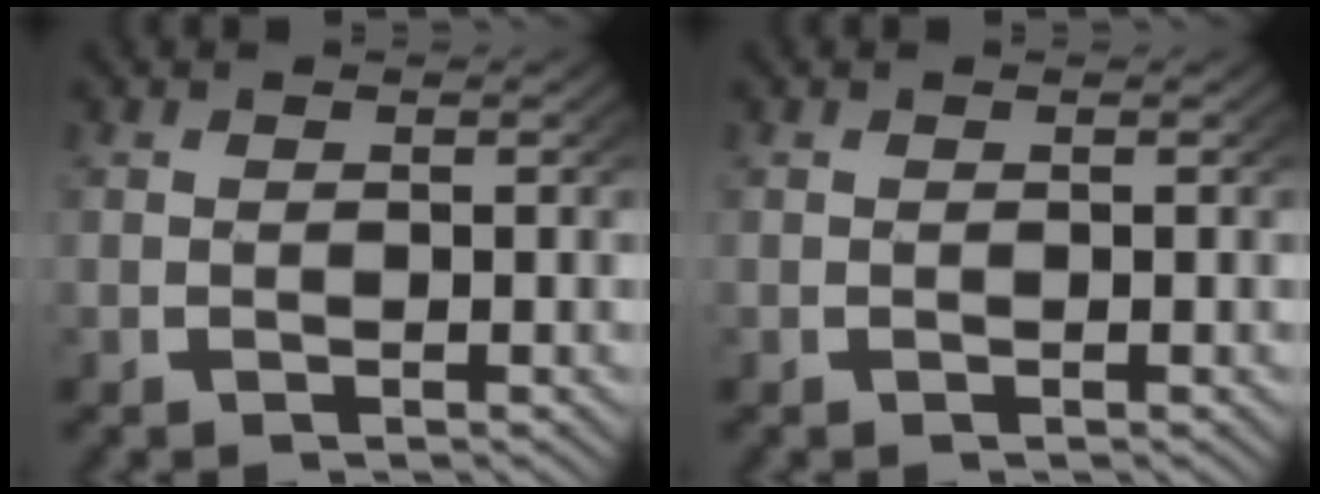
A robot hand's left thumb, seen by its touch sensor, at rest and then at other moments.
{"total": 0.0}